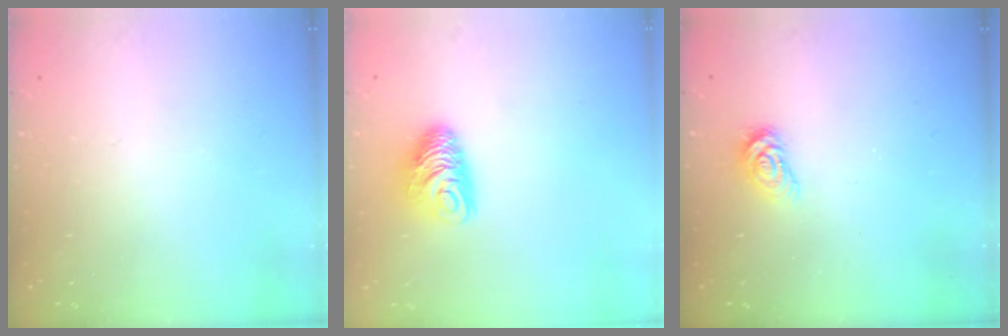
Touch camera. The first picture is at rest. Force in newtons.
{"total": 10.0, "press": 10.0, "slide": 0.6}
{"total": 4.1, "press": 4.1, "slide": 0.4}